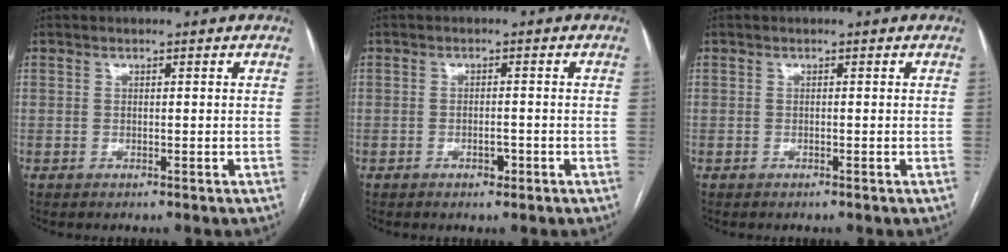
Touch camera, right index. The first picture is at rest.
{"total": 1.7, "force": [-0.9, 0.8, 1.3], "torque": [-0.021, 0.001, -0.011]}
{"total": 0.0}